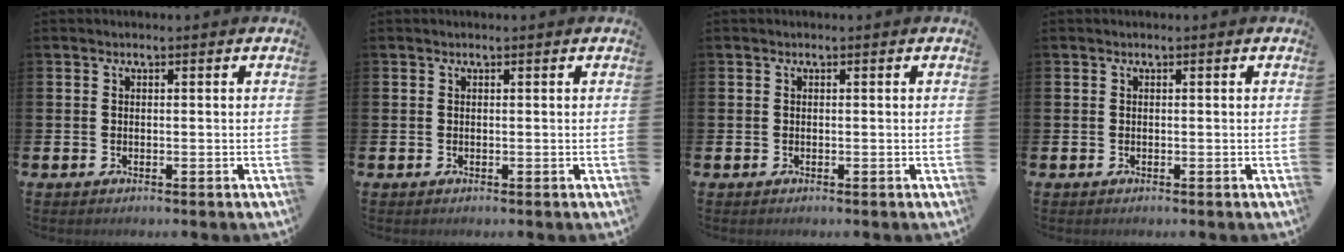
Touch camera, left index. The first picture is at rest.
{"total": 0.0}
{"total": 0.0}
{"total": 0.0}